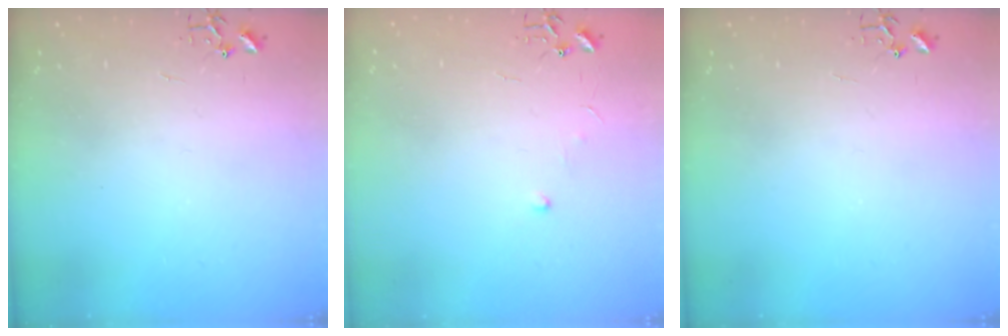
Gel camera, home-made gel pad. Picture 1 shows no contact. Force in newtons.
{"total": 4.4, "press": 4.3, "slide": 0.4}
{"total": 0.0}